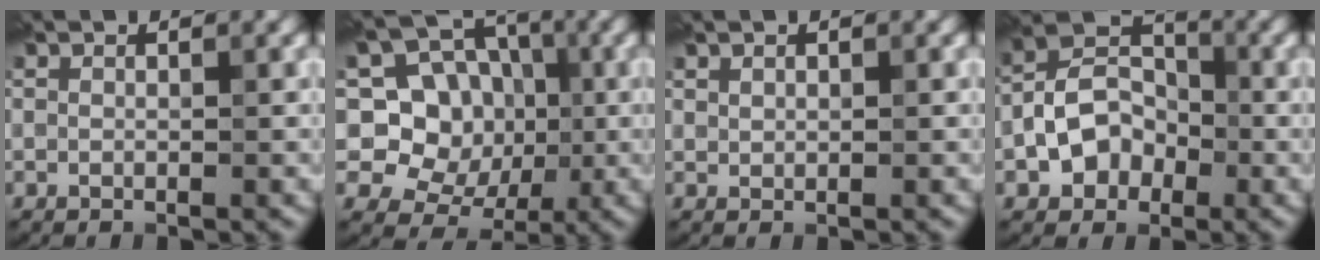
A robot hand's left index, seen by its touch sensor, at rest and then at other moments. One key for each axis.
{"total": 9.4, "fx": 1.3, "fy": 8.1, "fz": 4.5, "tx": -0.072, "ty": 0.030, "tz": -0.011}
{"total": 0.6, "fx": 0.5, "fy": 0.3, "fz": 0.3, "tx": -0.005, "ty": 0.005, "tz": 0.009}
{"total": 5.2, "fx": -1.8, "fy": 3.9, "fz": 3.0, "tx": -0.044, "ty": 0.012, "tz": -0.041}